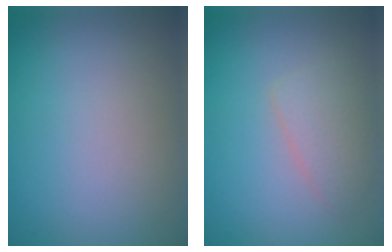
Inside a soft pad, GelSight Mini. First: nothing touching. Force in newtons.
{"total": 2.3, "press": 2.3, "slide": 0.0}